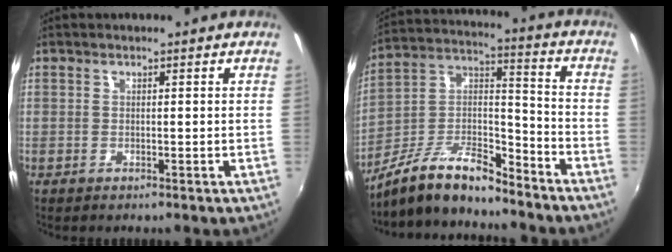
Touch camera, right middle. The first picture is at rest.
{"total": 13.8, "force": [-11.1, 3.7, 7.2], "torque": [-0.153, 0.013, -0.207]}